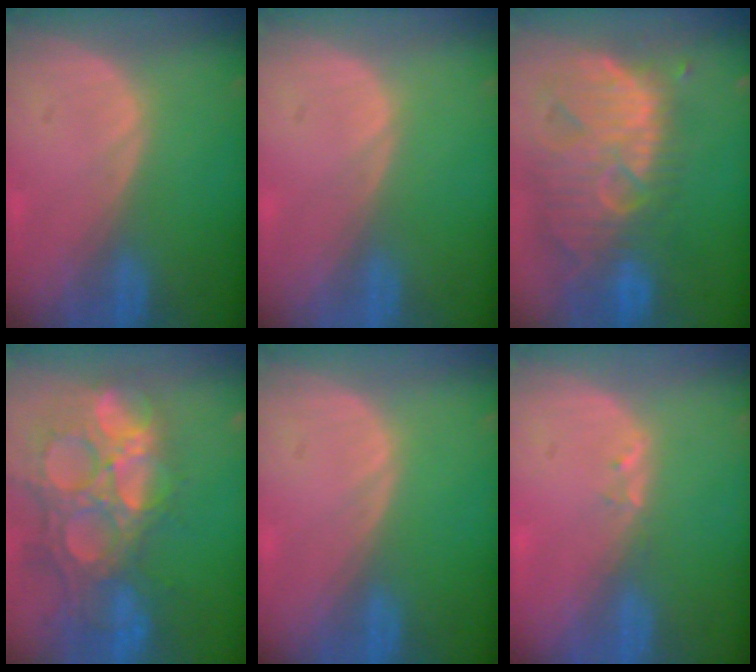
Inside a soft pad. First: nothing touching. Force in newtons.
{"total": 0.0}
{"total": 13.2, "press": 11.4, "slide": 6.6}
{"total": 14.7, "press": 12.1, "slide": 8.3}
{"total": 0.0}
{"total": 1.0, "press": 0.9, "slide": 0.5}